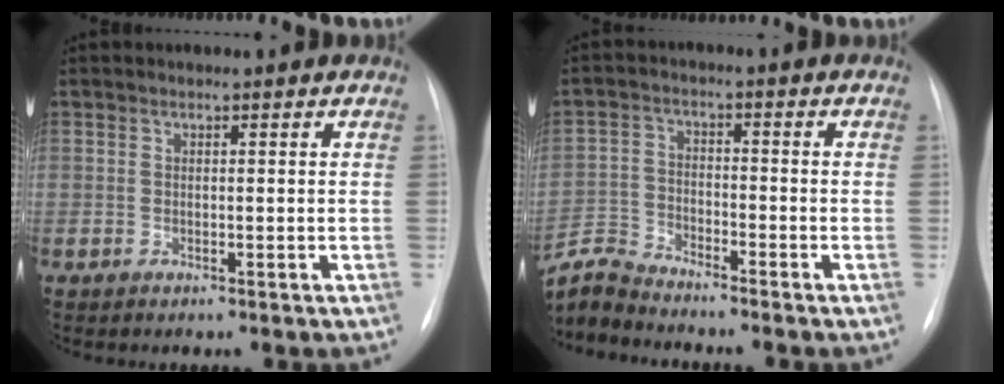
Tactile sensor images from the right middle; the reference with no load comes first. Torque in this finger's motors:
{"motor_torque": [-0.21, -0.10, -0.02, 0.01]}